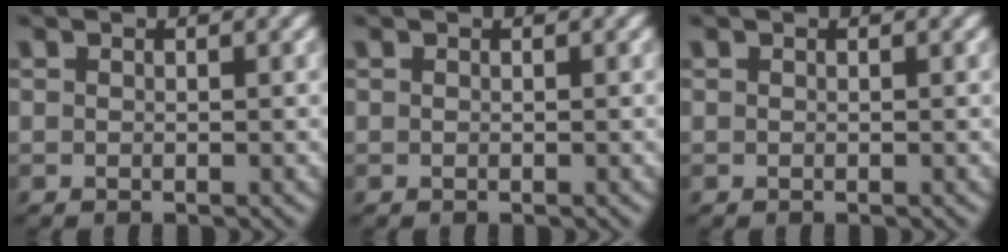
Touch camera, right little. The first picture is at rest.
{"total": 0.0}
{"total": 0.0}